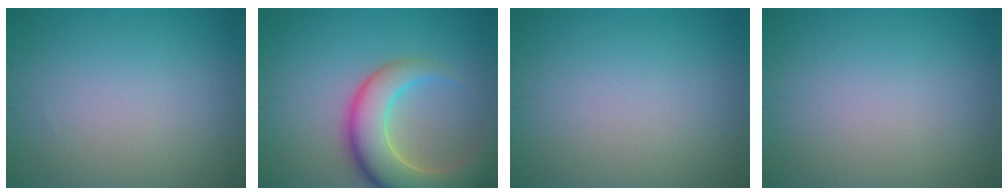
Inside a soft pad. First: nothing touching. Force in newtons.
{"total": 8.4, "press": 8.3, "slide": 0.9}
{"total": 0.0}
{"total": 0.0}